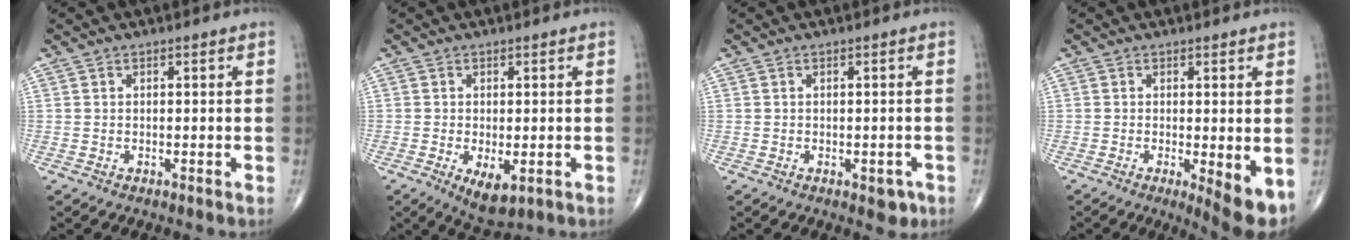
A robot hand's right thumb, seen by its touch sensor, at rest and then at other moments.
{"total": 5.6, "force": [-1.7, 2.7, 4.6], "torque": [-0.075, -0.014, -0.019]}
{"total": 1.7, "force": [-0.8, 1.1, 1.0], "torque": [-0.002, 0.001, -0.008]}
{"total": 6.0, "force": [-1.1, 1.6, 5.7], "torque": [-0.083, -0.018, -0.015]}